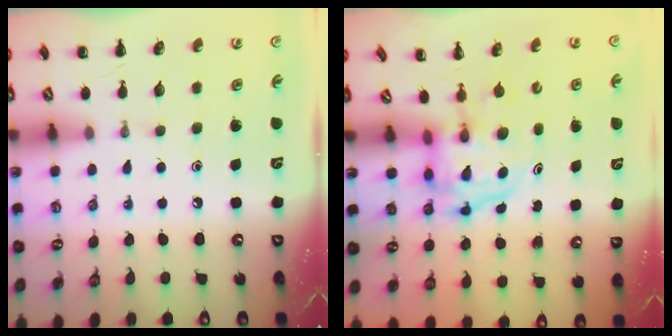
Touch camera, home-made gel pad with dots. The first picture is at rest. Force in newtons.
{"total": 4.0, "press": 3.9, "slide": 0.7}